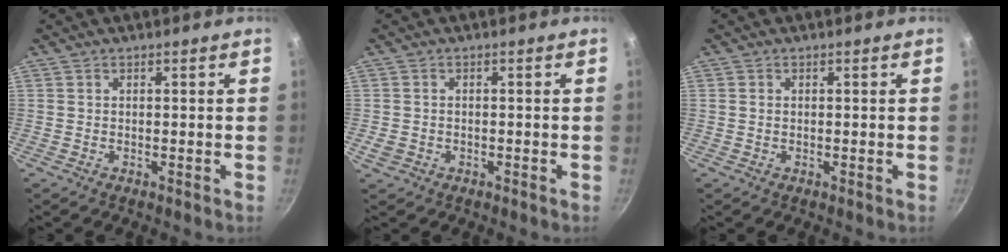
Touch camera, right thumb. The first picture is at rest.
{"total": 2.3, "force": [-0.8, 1.8, 1.2], "torque": [-0.021, 0.004, -0.008]}
{"total": 0.6, "force": [0.0, 0.5, 0.3], "torque": [-0.005, 0.003, 0.000]}